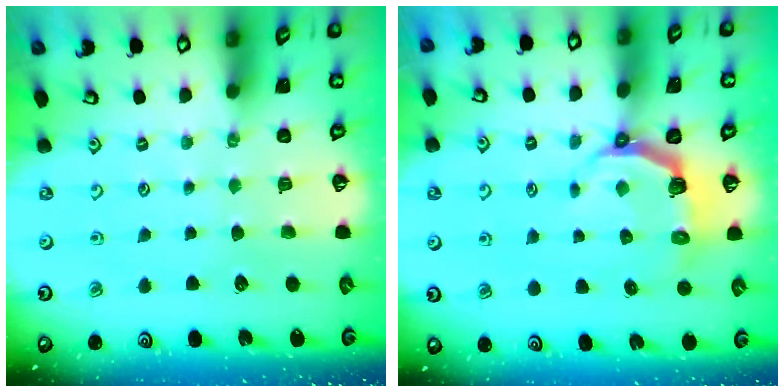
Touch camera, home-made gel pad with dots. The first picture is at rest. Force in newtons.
{"total": 4.9, "press": 3.5, "slide": 3.4}